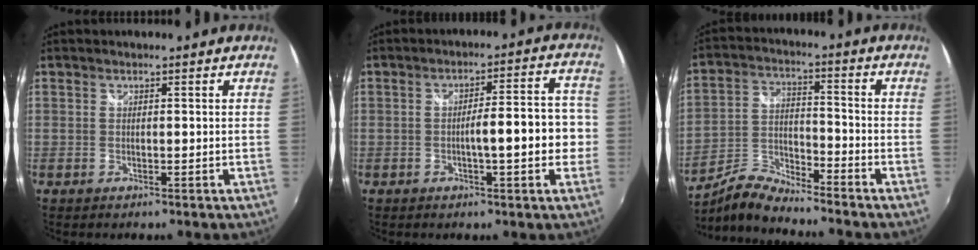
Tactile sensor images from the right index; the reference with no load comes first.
{"total": 9.5, "force": [-1.7, 1.9, 9.1], "torque": [-0.137, 0.010, -0.020]}
{"total": 7.9, "force": [-7.2, 1.1, 3.1], "torque": [-0.068, 0.010, -0.146]}